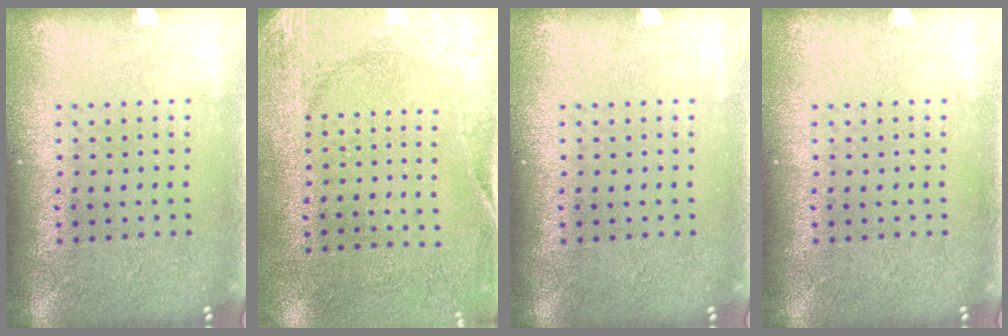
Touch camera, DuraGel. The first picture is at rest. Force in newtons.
{"total": 2.7, "press": 2.1, "slide": 1.7}
{"total": 0.0}
{"total": 0.0}